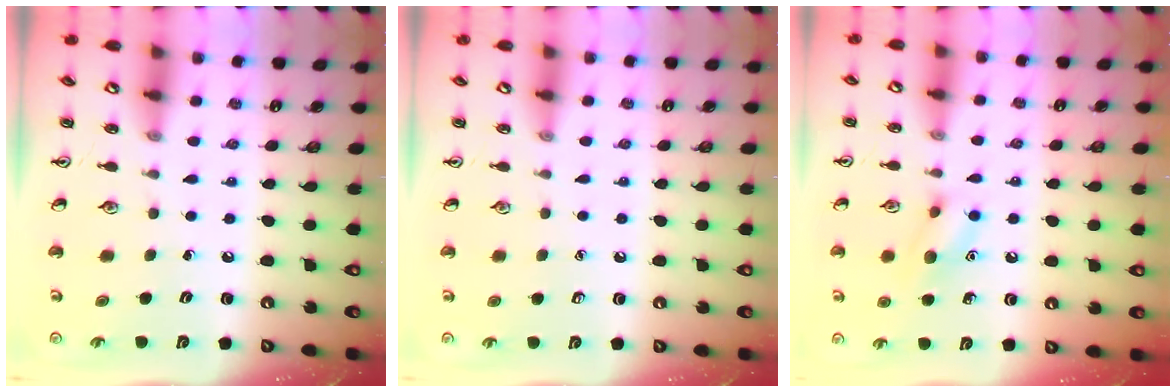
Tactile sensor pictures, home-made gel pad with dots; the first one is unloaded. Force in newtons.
{"total": 0.0}
{"total": 8.3, "press": 8.2, "slide": 1.4}